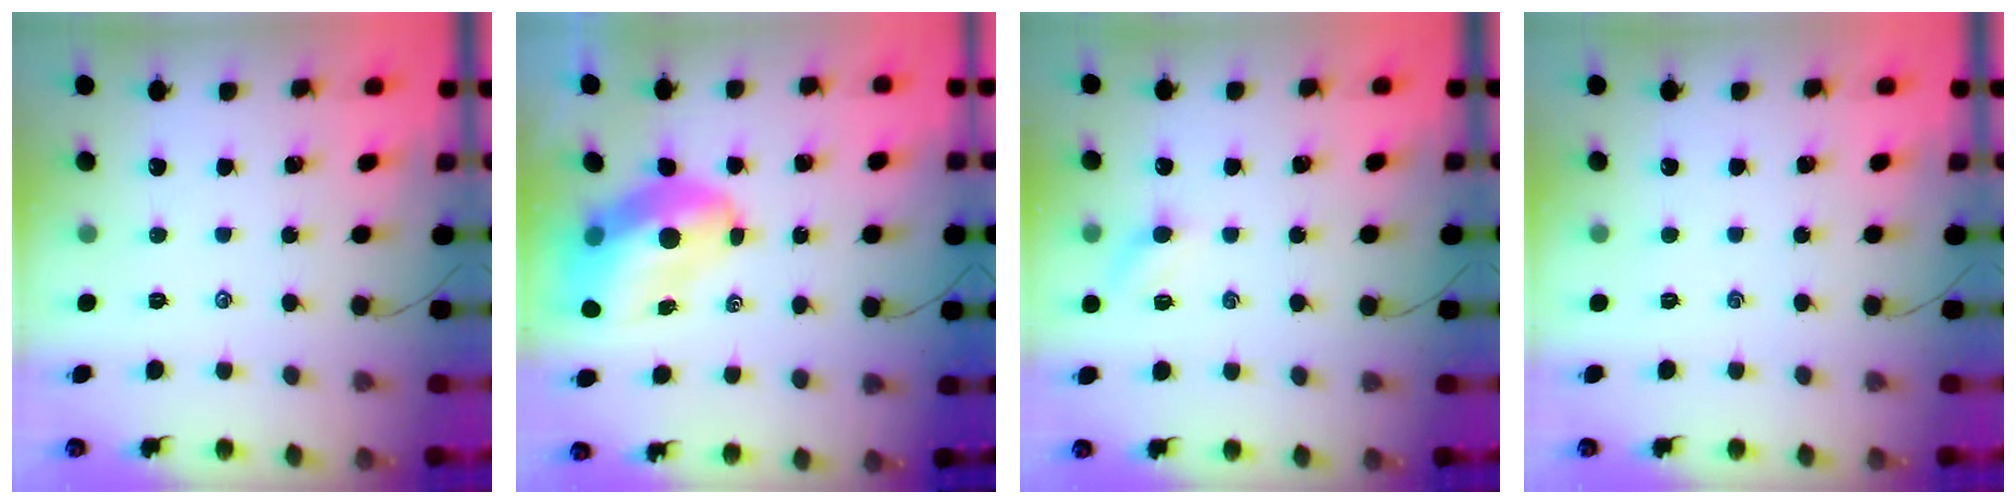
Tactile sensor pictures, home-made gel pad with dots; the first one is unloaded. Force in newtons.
{"total": 10.3, "press": 9.8, "slide": 3.1}
{"total": 4.0, "press": 3.9, "slide": 1.2}
{"total": 0.0}